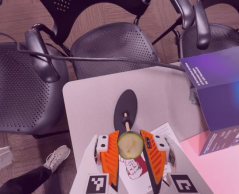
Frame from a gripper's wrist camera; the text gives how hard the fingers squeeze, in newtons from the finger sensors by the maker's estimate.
{"total": 14.5, "left": 14.9, "right": 14.1}